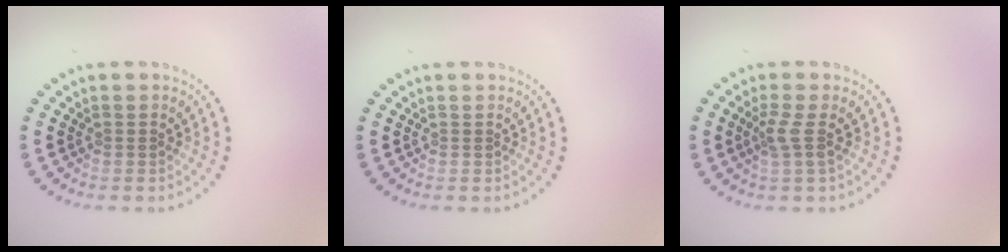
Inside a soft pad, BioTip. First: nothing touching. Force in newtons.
{"total": 0.0}
{"total": 1.8, "press": 1.4, "slide": 1.2}